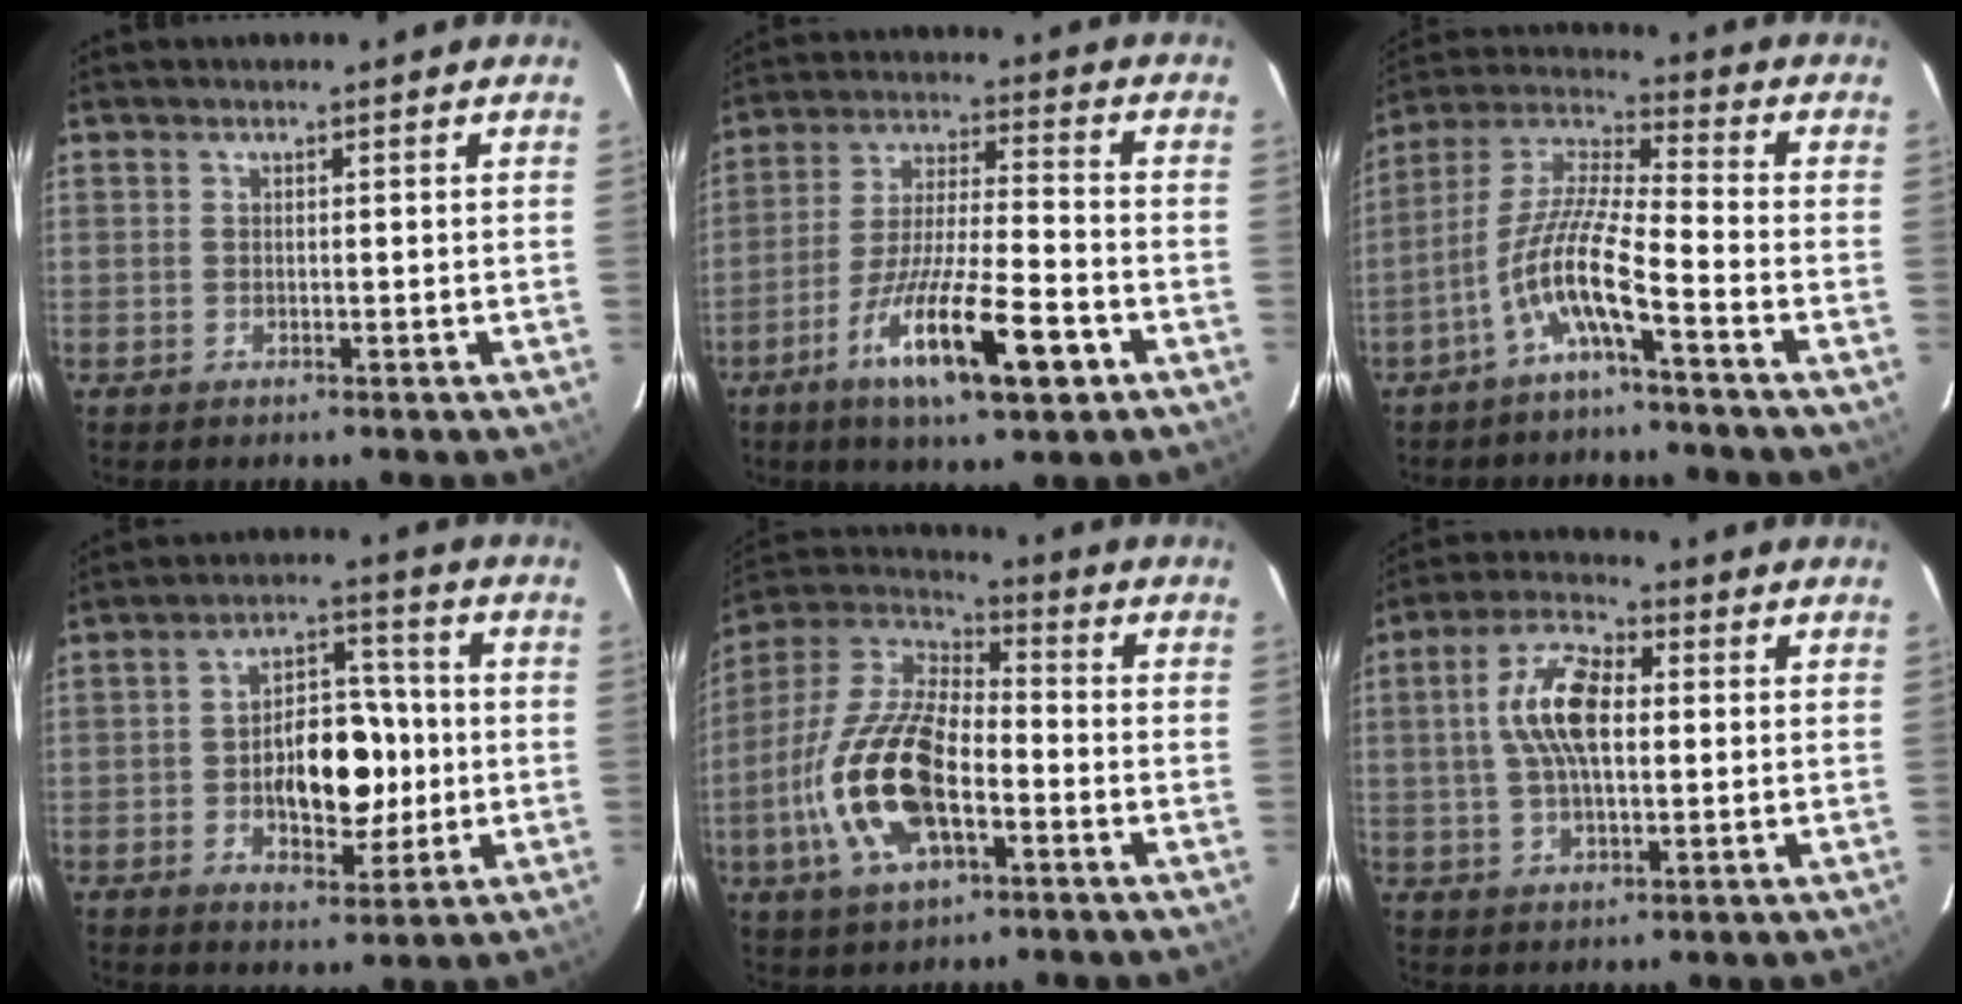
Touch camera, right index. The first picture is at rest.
{"total": 16.2, "force": [-8.2, 2.8, 13.7], "torque": [-0.267, -0.027, -0.141]}
{"total": 10.3, "force": [-5.1, 1.0, 8.9], "torque": [-0.193, 0.008, -0.099]}
{"total": 12.2, "force": [-1.7, 7.1, 9.7], "torque": [-0.172, 0.017, -0.019]}
{"total": 18.2, "force": [-5.5, 8.2, 15.2], "torque": [-0.328, -0.005, -0.106]}
{"total": 12.0, "force": [1.7, 5.6, 10.4], "torque": [-0.202, 0.021, 0.027]}